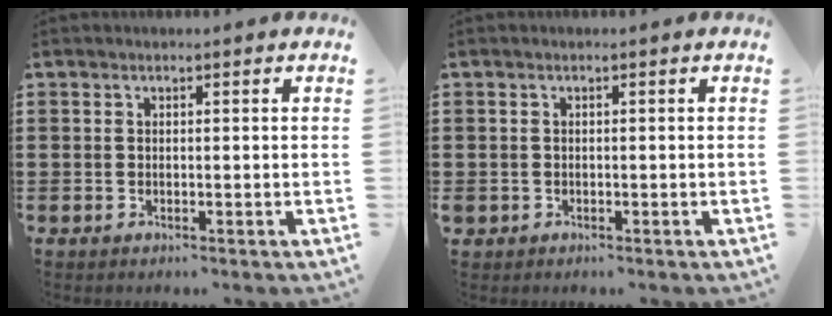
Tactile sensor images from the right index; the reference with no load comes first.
{"total": 0.5, "force": [-0.2, 0.5, 0.0], "torque": [-0.002, 0.004, -0.006]}